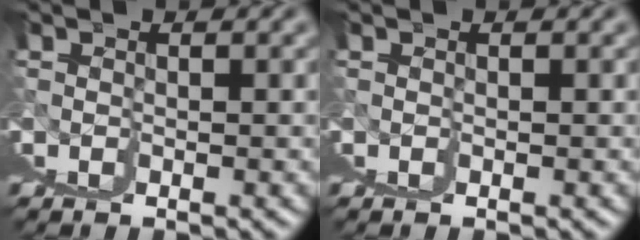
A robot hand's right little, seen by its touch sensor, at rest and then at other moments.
{"total": 0.0}